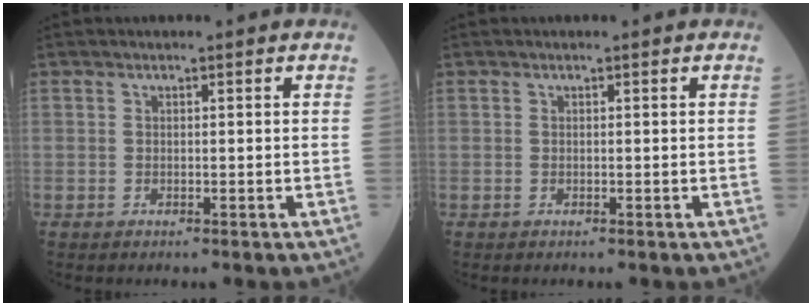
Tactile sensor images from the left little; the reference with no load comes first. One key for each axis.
{"total": 0.0}